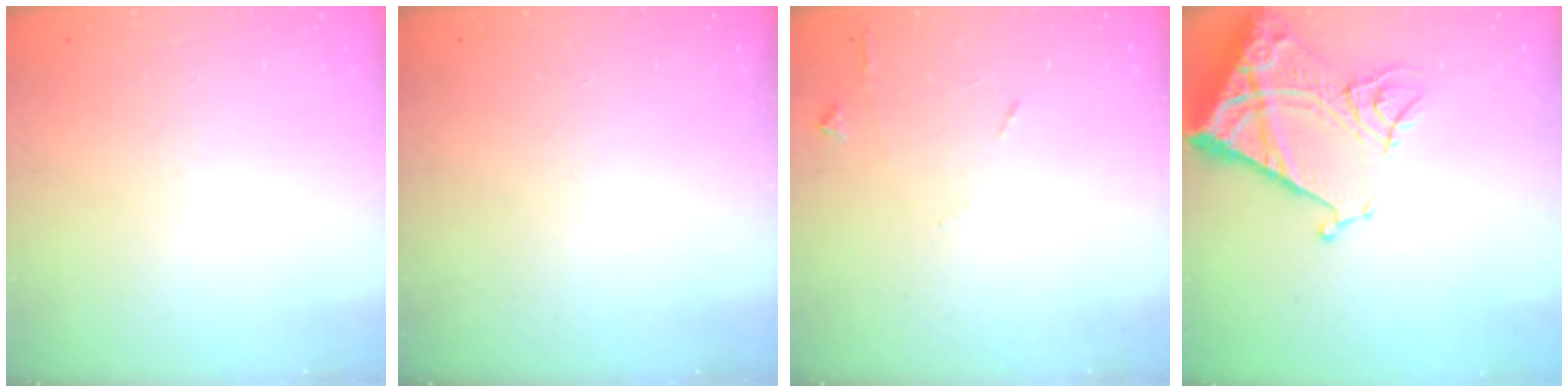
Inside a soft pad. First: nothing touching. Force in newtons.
{"total": 0.0}
{"total": 6.2, "press": 6.1, "slide": 0.8}
{"total": 18.4, "press": 18.3, "slide": 2.2}